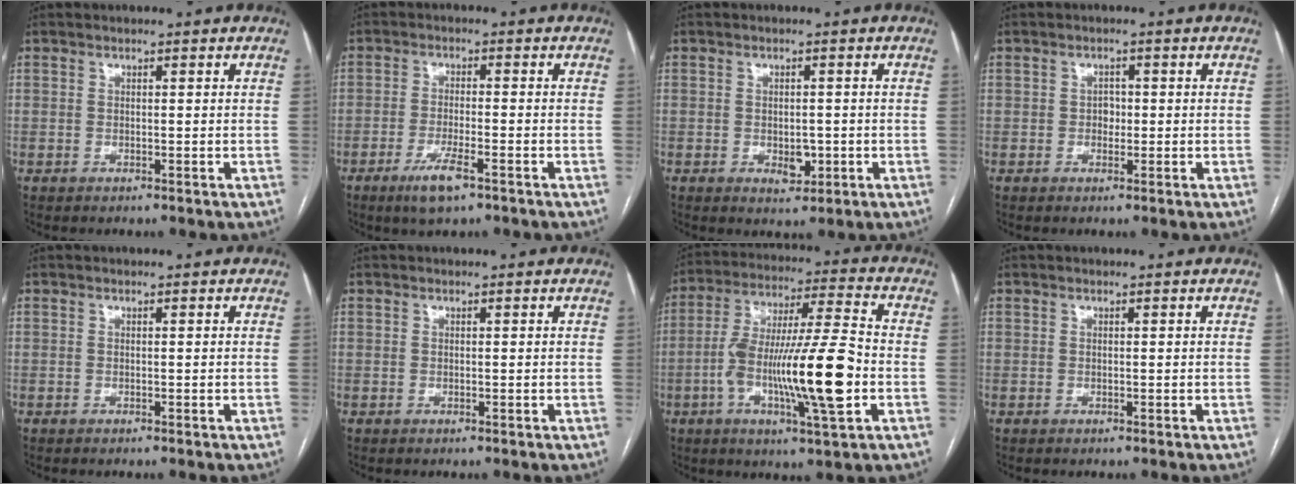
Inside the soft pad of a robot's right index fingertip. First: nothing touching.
{"total": 5.5, "force": [-3.3, 0.8, 4.3], "torque": [-0.088, -0.009, -0.058]}
{"total": 3.0, "force": [-0.8, 1.8, 2.2], "torque": [-0.029, 0.000, -0.003]}
{"total": 1.6, "force": [-0.2, 1.3, 1.0], "torque": [-0.011, 0.005, -0.003]}
{"total": 0.0}
{"total": 0.0}
{"total": 17.9, "force": [-4.2, 1.6, 17.3], "torque": [-0.313, 0.000, -0.071]}
{"total": 0.0}